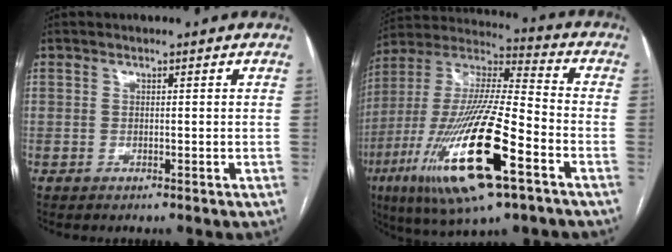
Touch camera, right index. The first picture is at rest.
{"total": 24.0, "force": [-9.9, 3.9, 21.6], "torque": [-0.453, -0.041, -0.174]}